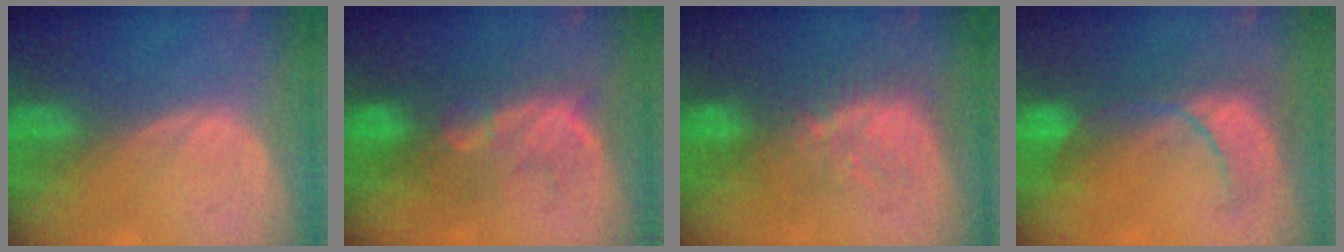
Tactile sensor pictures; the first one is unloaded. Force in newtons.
{"total": 8.4, "press": 8.1, "slide": 2.2}
{"total": 8.1, "press": 7.6, "slide": 2.6}
{"total": 8.0, "press": 7.8, "slide": 1.6}